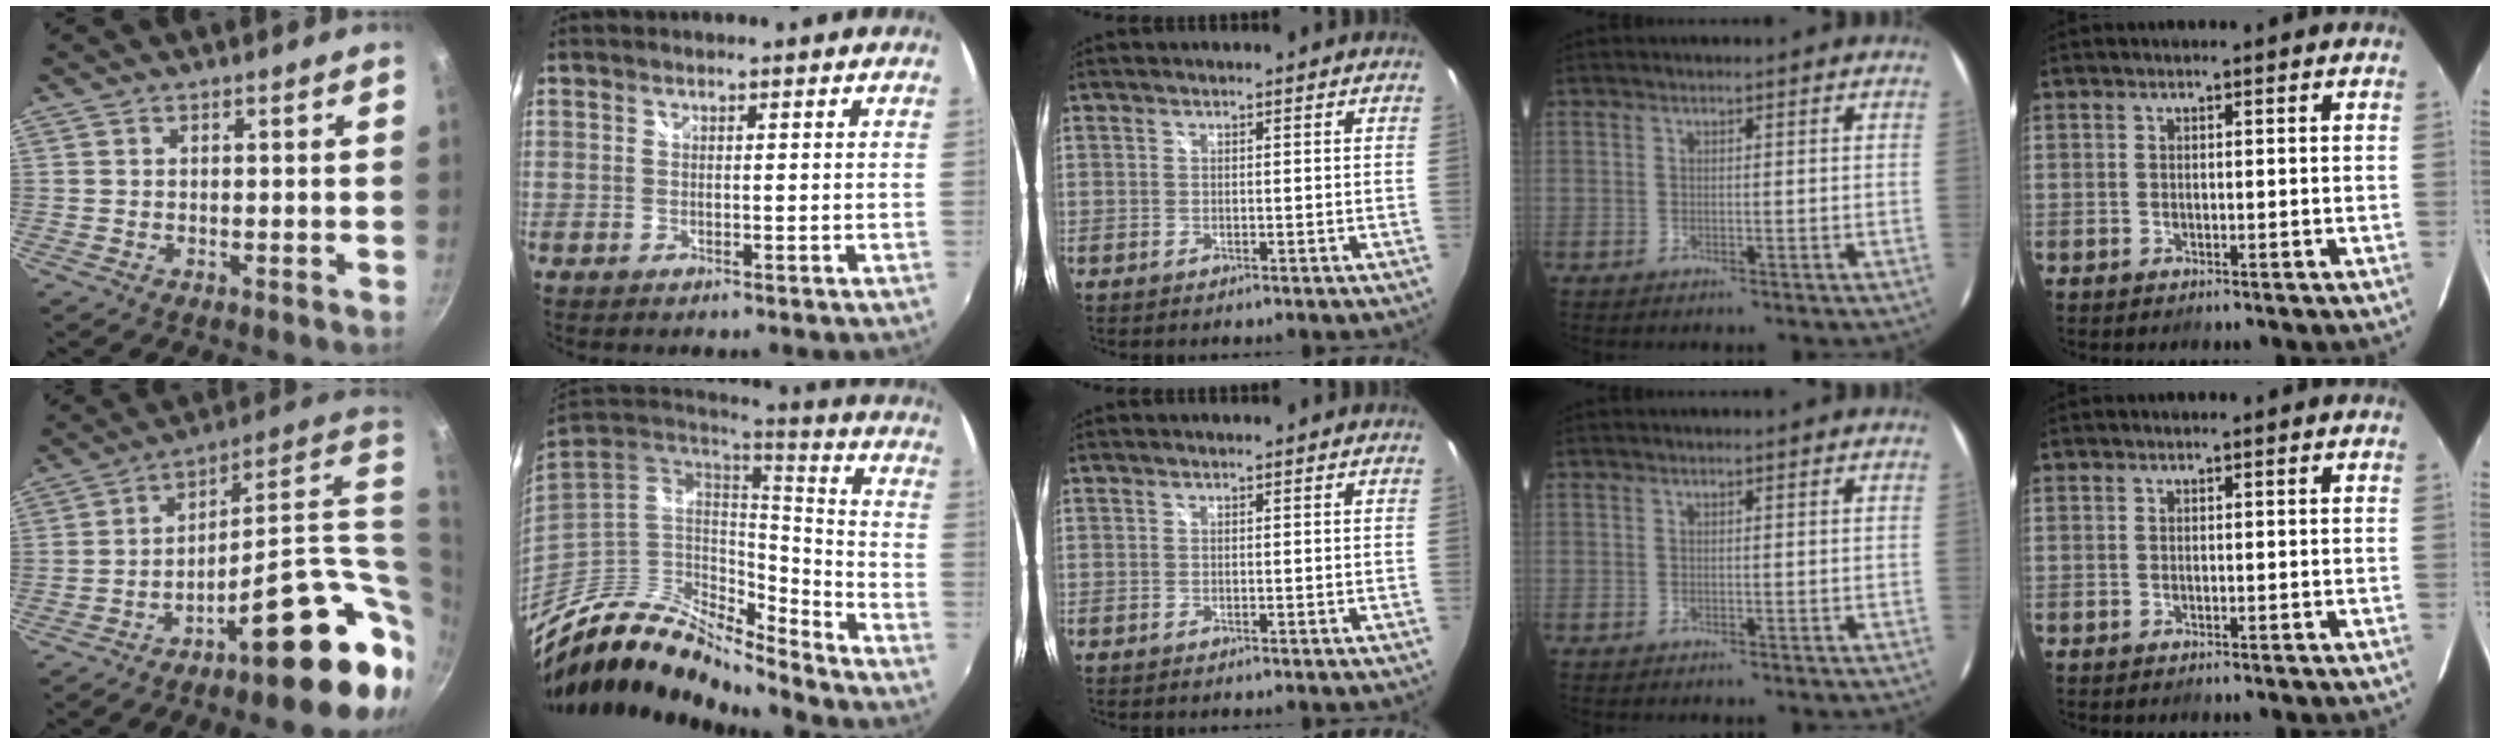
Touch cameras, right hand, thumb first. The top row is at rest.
{"thumb": {"total": 23.8, "force": [-3.2, 8.5, 22.0], "torque": [-0.260, 0.003, -0.041]}, "index": {"total": 16.8, "force": [-13.8, 5.3, 8.0], "torque": [-0.156, -0.009, -0.259]}}